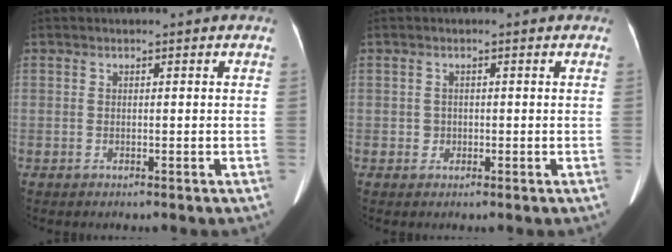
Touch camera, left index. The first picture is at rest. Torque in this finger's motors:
{"motor_torque": [-0.21, -0.02, -0.05, -0.01]}